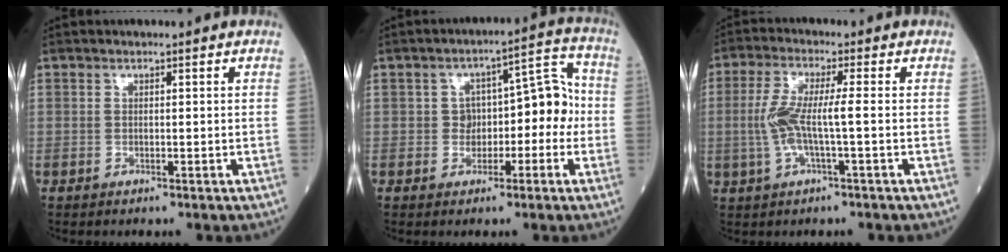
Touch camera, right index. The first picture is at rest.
{"total": 8.1, "force": [-1.1, 4.8, 6.5], "torque": [-0.080, 0.048, -0.015]}
{"total": 6.6, "force": [-0.7, 0.5, 6.6], "torque": [-0.145, 0.009, -0.017]}